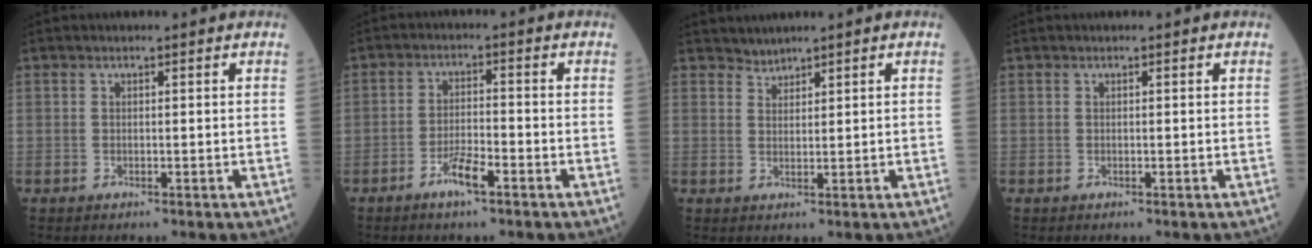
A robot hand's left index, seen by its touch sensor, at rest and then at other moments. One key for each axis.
{"total": 4.2, "fx": -2.6, "fy": 0.7, "fz": 3.2, "tx": -0.066, "ty": -0.001, "tz": -0.049}
{"total": 1.5, "fx": 1.5, "fy": 0.0, "fz": -0.4, "tx": 0.004, "ty": 0.003, "tz": 0.031}
{"total": 0.0}